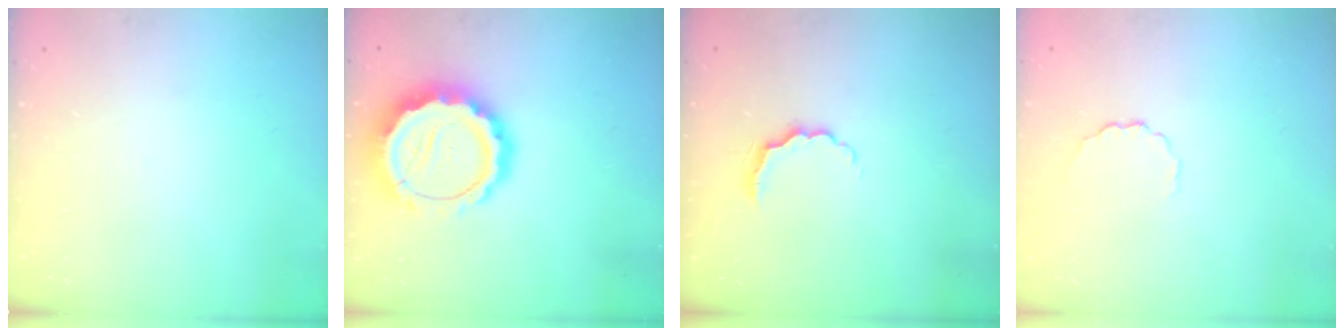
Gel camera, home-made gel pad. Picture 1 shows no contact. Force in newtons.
{"total": 15.4, "press": 15.1, "slide": 3.2}
{"total": 3.7, "press": 3.6, "slide": 0.7}
{"total": 4.2, "press": 3.9, "slide": 1.4}